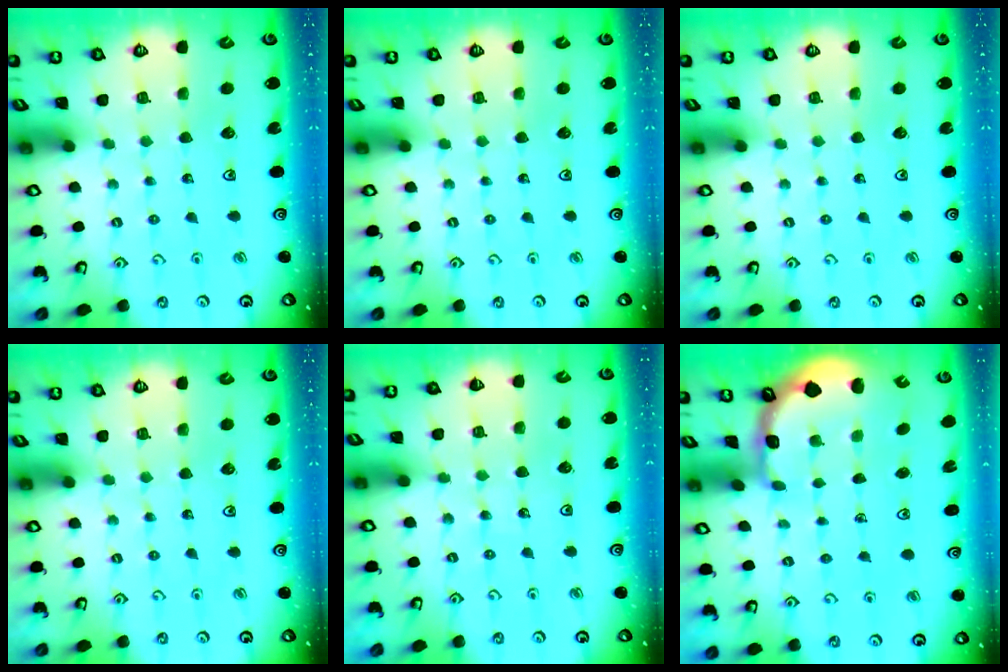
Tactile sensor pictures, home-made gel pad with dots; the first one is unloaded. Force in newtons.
{"total": 0.0}
{"total": 0.0}
{"total": 0.0}
{"total": 4.7, "press": 4.6, "slide": 1.2}
{"total": 1.8, "press": 1.7, "slide": 0.5}